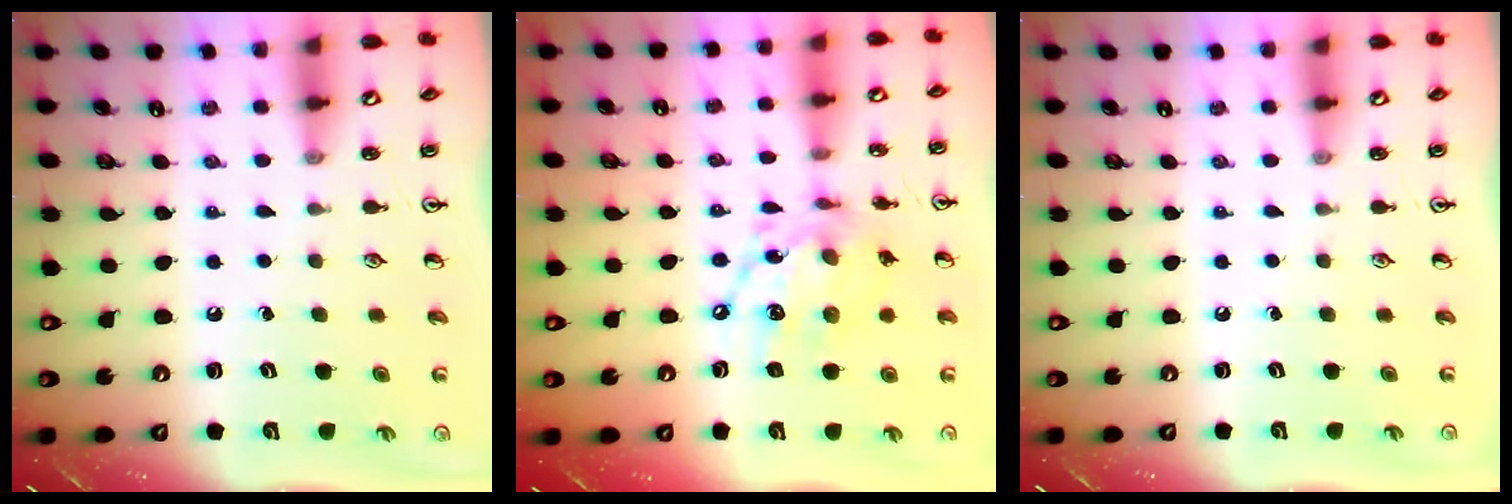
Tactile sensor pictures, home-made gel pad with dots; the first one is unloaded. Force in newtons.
{"total": 13.4, "press": 13.4, "slide": 1.0}
{"total": 0.0}